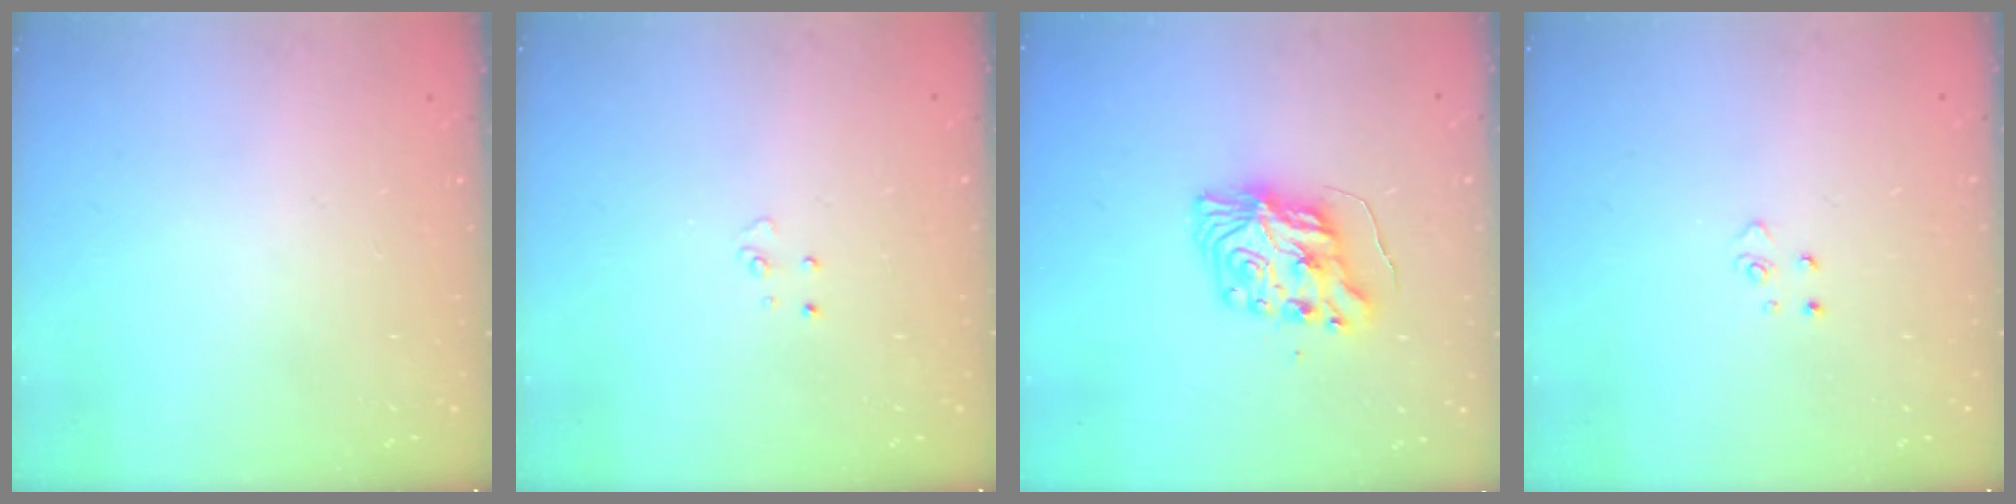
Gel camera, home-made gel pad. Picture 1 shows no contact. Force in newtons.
{"total": 2.9, "press": 2.9, "slide": 0.2}
{"total": 9.1, "press": 9.0, "slide": 0.6}
{"total": 2.6, "press": 2.6, "slide": 0.3}